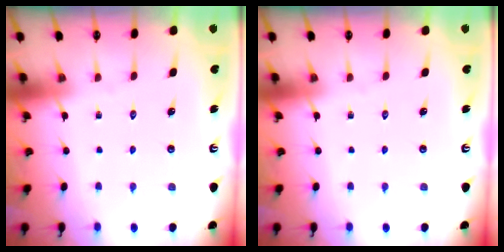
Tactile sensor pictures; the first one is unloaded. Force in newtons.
{"total": 0.0}